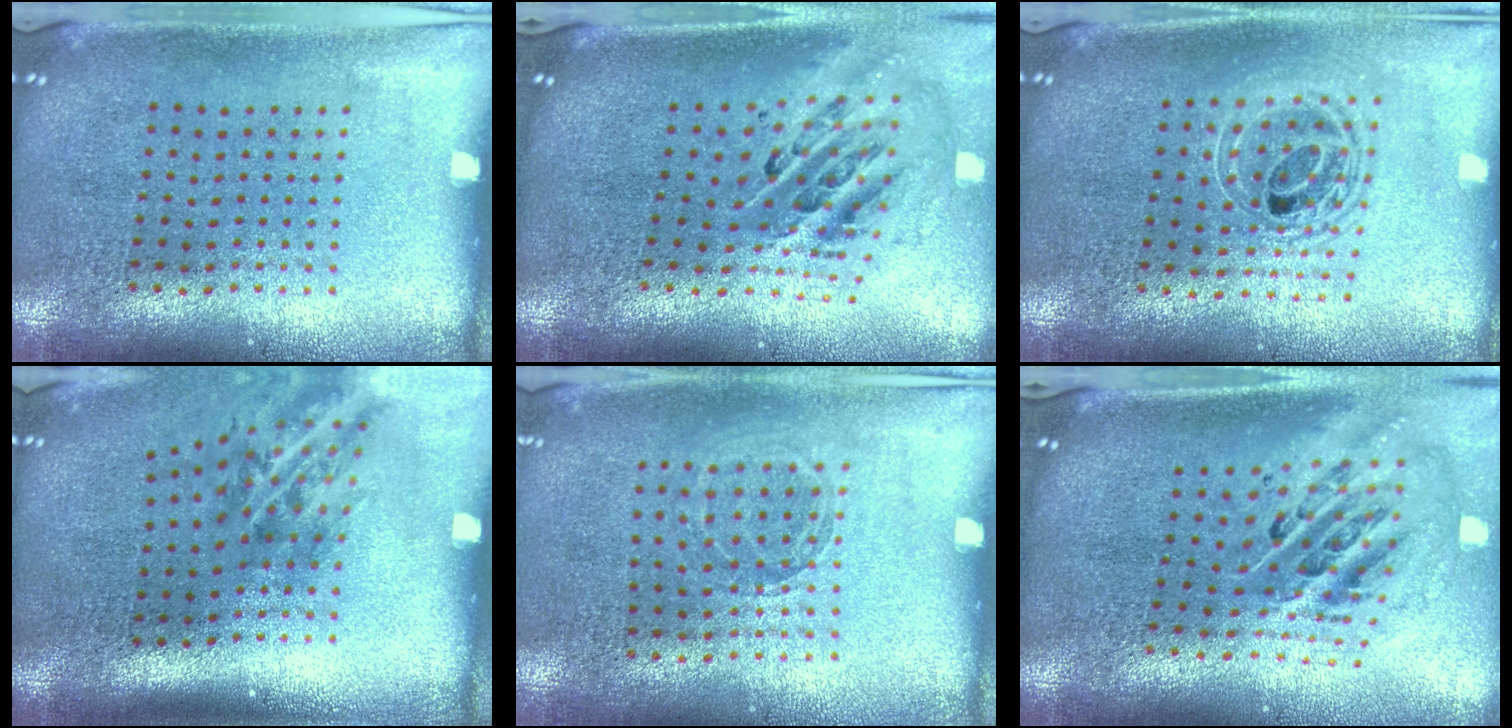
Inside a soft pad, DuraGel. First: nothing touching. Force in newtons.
{"total": 1.9, "press": 1.5, "slide": 1.2}
{"total": 1.7, "press": 1.4, "slide": 0.9}
{"total": 1.9, "press": 1.2, "slide": 1.4}
{"total": 0.8, "press": 0.8, "slide": 0.1}
{"total": 2.8, "press": 1.9, "slide": 2.0}